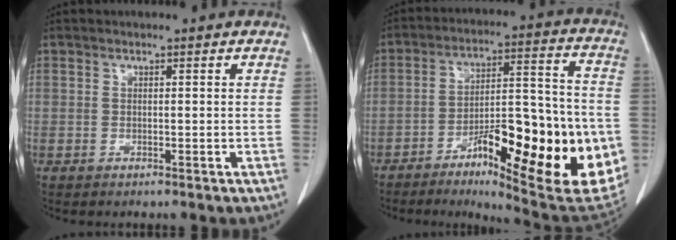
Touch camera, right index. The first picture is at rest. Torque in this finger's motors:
{"motor_torque": [2.14, 0.00, 0.80, 0.14]}